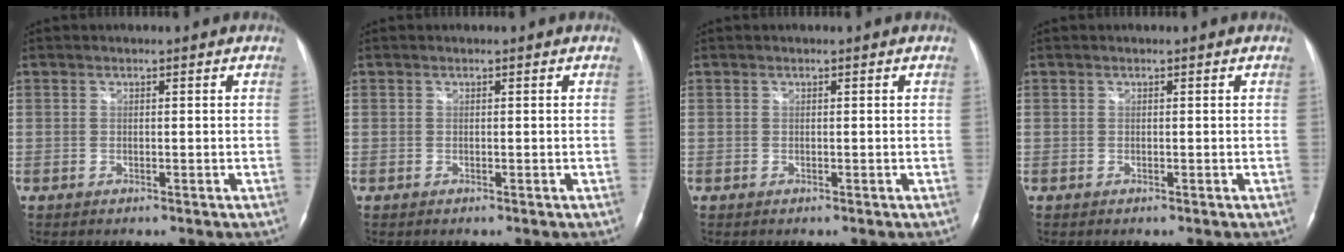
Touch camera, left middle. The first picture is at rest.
{"total": 0.0}
{"total": 0.0}
{"total": 0.0}